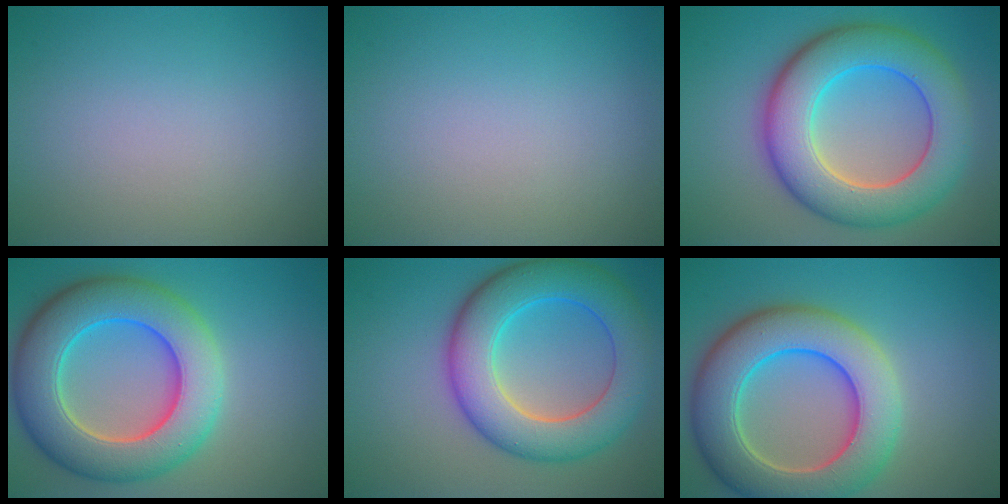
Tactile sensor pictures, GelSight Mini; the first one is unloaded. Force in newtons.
{"total": 0.0}
{"total": 10.1, "press": 10.1, "slide": 0.7}
{"total": 10.6, "press": 10.6, "slide": 0.2}
{"total": 9.2, "press": 9.2, "slide": 0.2}
{"total": 10.2, "press": 10.2, "slide": 0.7}